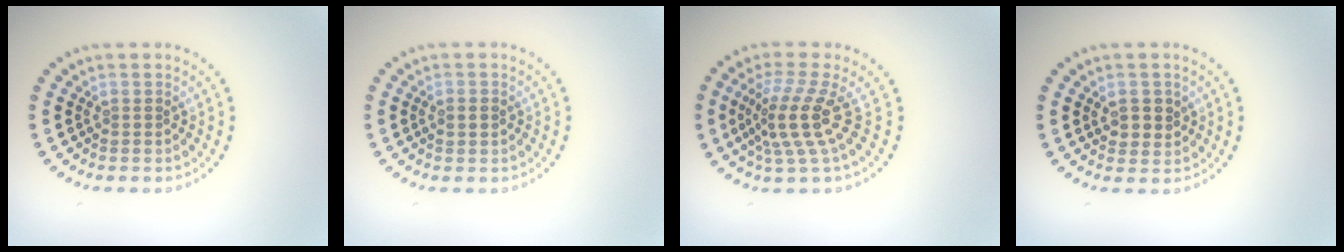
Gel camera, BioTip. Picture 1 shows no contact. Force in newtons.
{"total": 1.6, "press": 1.6, "slide": 0.2}
{"total": 4.1, "press": 2.9, "slide": 3.0}
{"total": 2.3, "press": 2.2, "slide": 0.6}